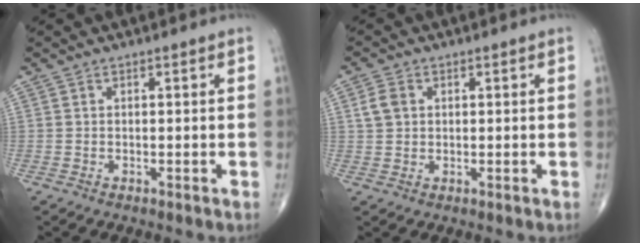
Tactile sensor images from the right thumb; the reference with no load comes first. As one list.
[{"total": 3.5, "force": [0.9, 2.7, 2.0], "torque": [-0.034, 0.004, 0.018]}]